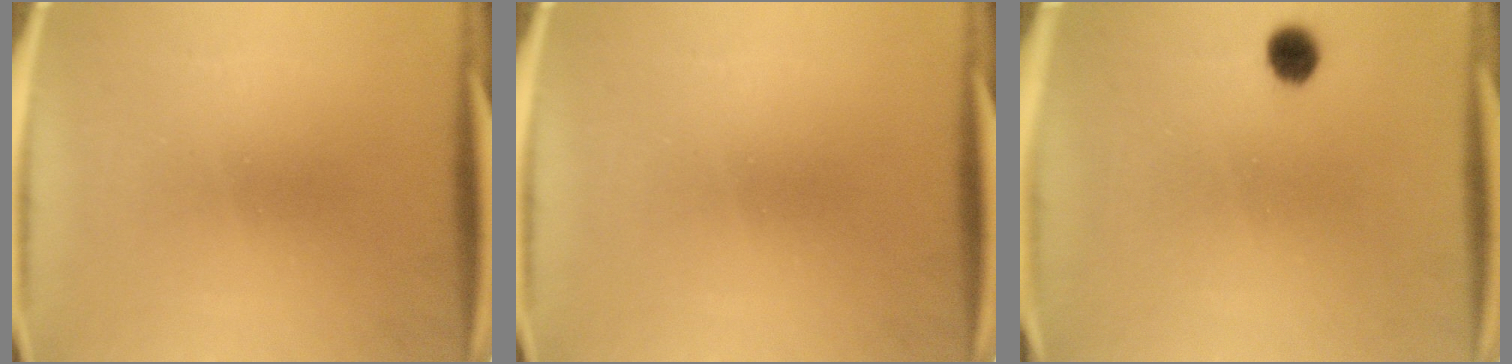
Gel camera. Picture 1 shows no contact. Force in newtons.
{"total": 0.0}
{"total": 3.4}